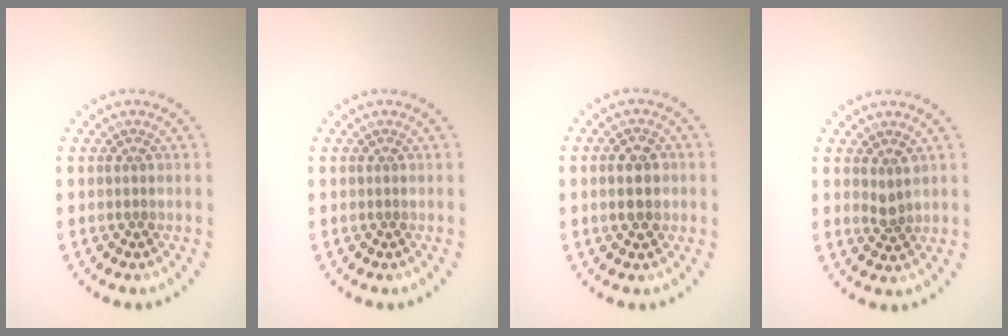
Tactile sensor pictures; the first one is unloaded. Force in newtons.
{"total": 0.0}
{"total": 2.6, "press": 2.6, "slide": 0.1}
{"total": 1.2, "press": 1.0, "slide": 0.6}